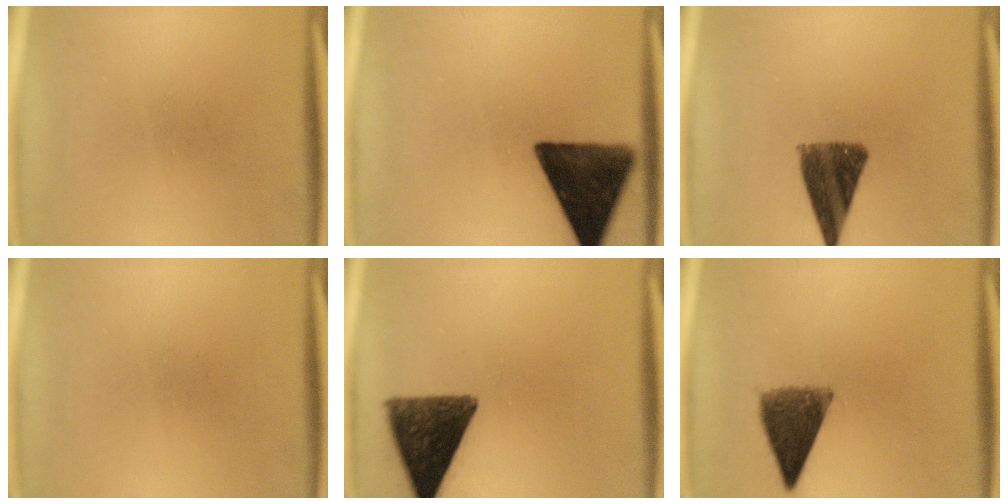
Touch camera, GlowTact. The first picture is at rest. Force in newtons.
{"total": 15.0}
{"total": 10.3}
{"total": 0.0}
{"total": 12.0}
{"total": 8.3}